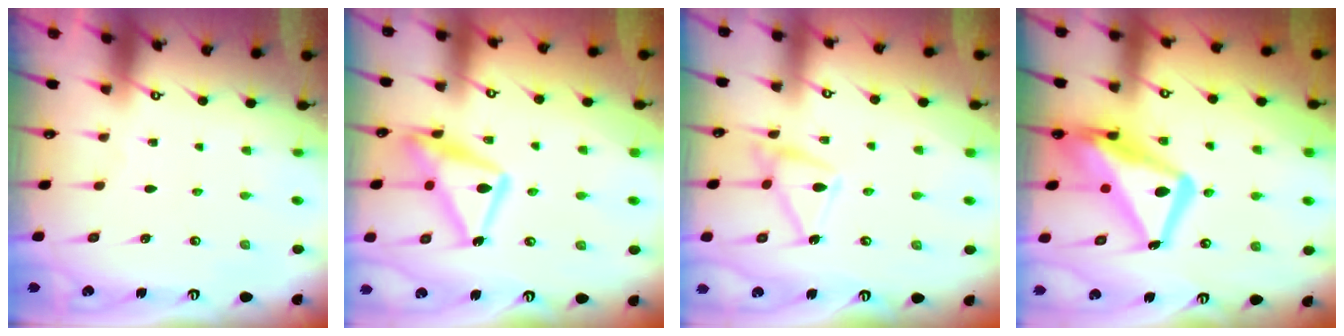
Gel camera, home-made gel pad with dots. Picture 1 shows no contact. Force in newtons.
{"total": 17.7, "press": 17.6, "slide": 1.2}
{"total": 12.9, "press": 12.9, "slide": 0.3}
{"total": 19.8, "press": 19.8, "slide": 1.8}